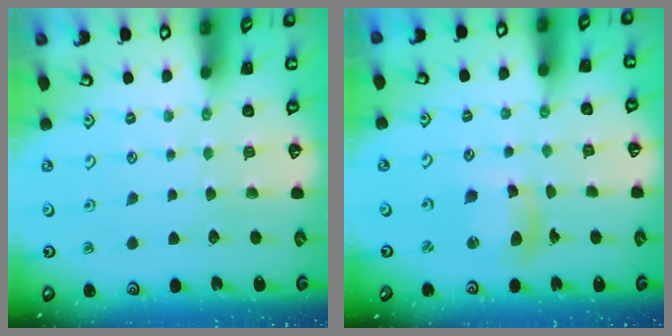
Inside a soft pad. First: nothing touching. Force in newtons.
{"total": 9.9, "press": 9.8, "slide": 1.1}